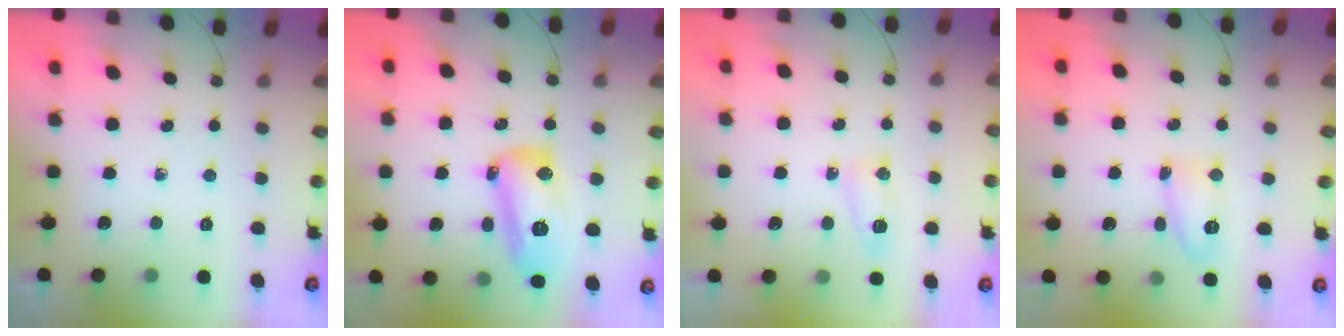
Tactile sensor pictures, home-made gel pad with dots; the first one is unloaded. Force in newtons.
{"total": 13.9, "press": 13.8, "slide": 1.4}
{"total": 10.9, "press": 6.2, "slide": 9.0}
{"total": 22.7, "press": 10.7, "slide": 20.0}